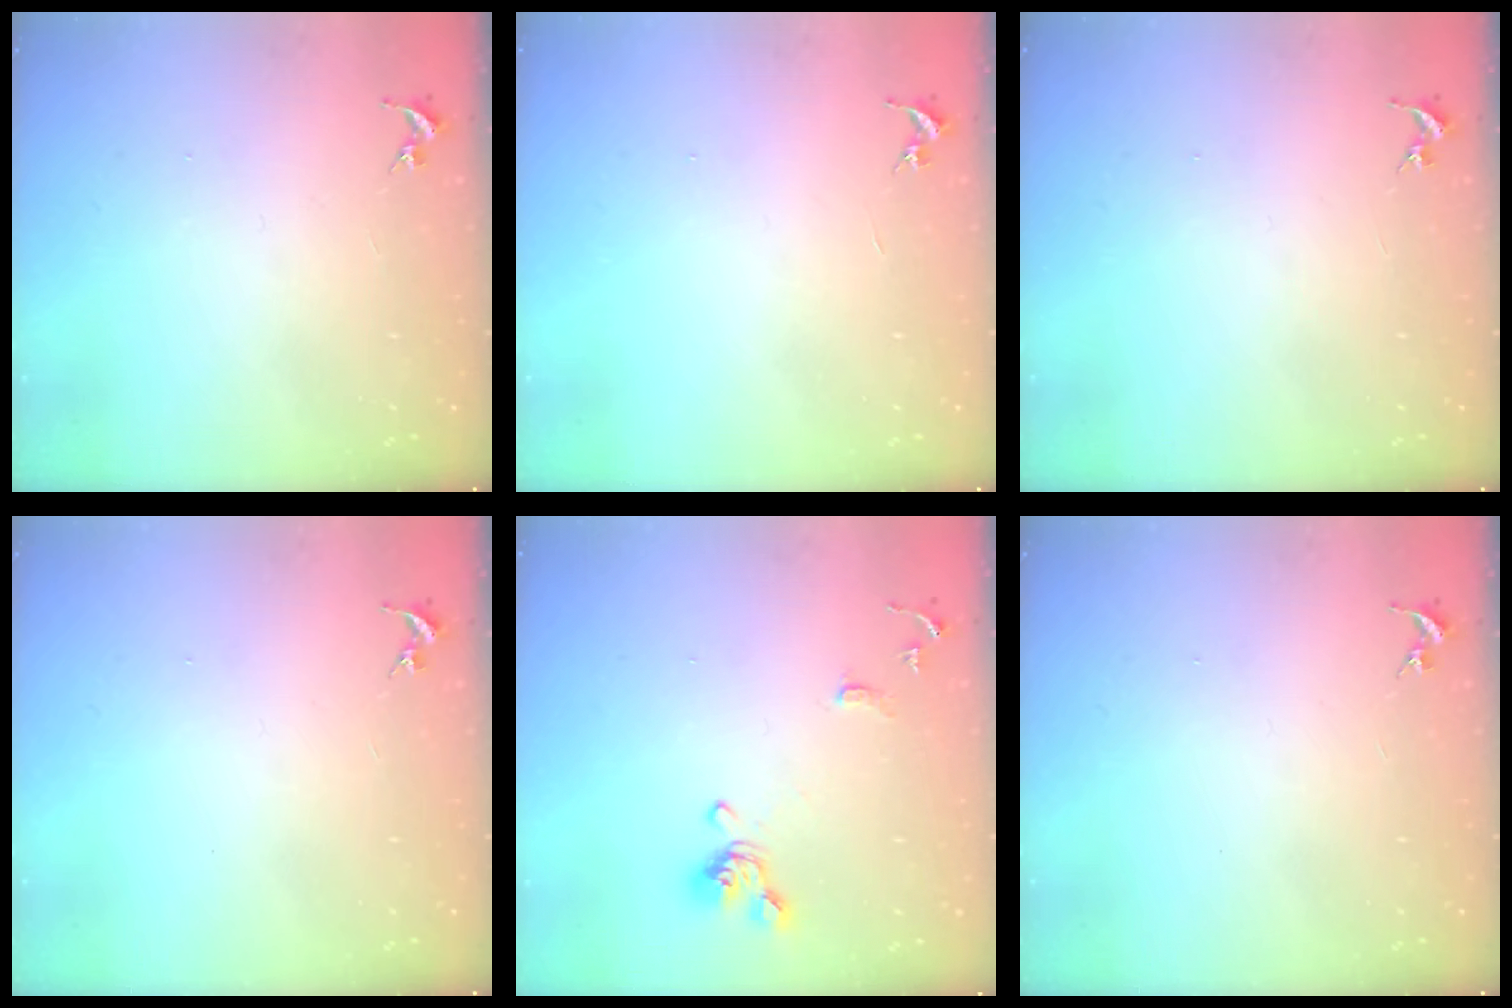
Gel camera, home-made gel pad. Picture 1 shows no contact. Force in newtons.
{"total": 0.0}
{"total": 0.0}
{"total": 0.0}
{"total": 11.3, "press": 11.2, "slide": 1.3}
{"total": 0.0}